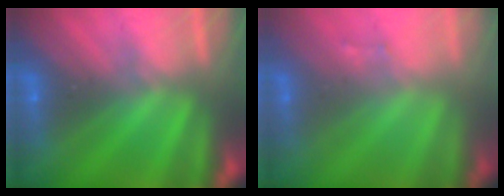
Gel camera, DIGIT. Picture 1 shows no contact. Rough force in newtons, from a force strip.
{"total": 1.5}